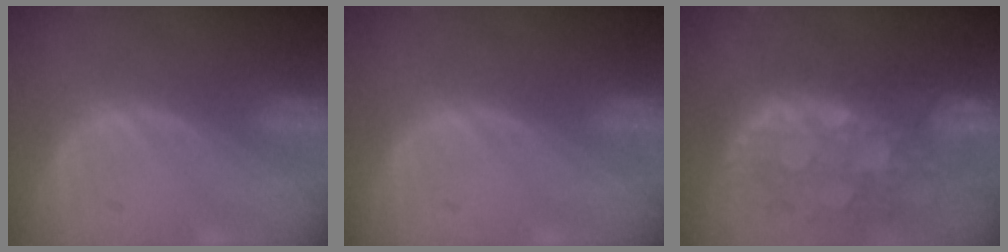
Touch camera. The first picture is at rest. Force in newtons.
{"total": 0.0}
{"total": 10.9, "press": 9.5, "slide": 5.2}